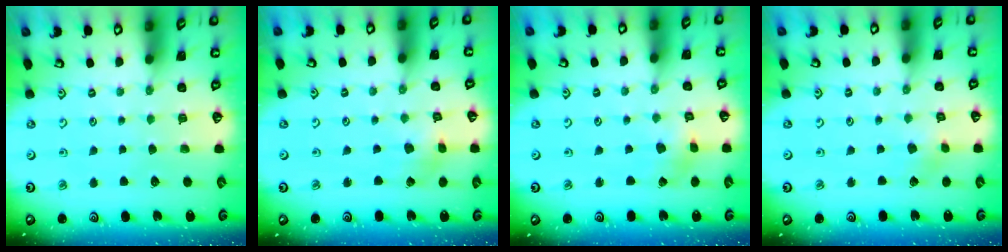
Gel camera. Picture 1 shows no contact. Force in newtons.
{"total": 2.2, "press": 2.2, "slide": 0.4}
{"total": 2.0, "press": 1.9, "slide": 0.4}
{"total": 2.5, "press": 2.4, "slide": 0.2}